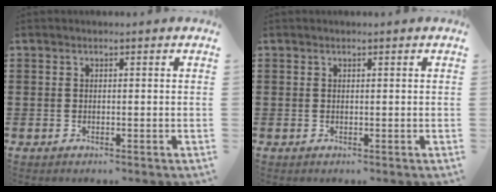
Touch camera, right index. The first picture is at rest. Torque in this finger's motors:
{"motor_torque": [-0.23, 0.13, -0.01, -0.01]}